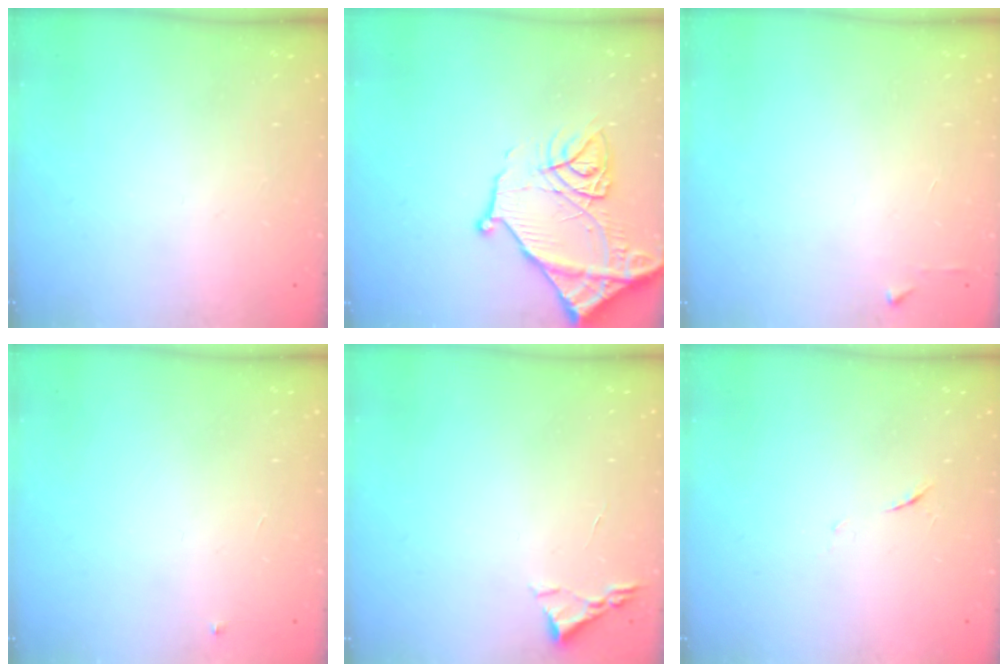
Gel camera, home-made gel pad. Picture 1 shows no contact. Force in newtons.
{"total": 17.7, "press": 17.6, "slide": 1.7}
{"total": 2.4, "press": 2.4, "slide": 0.3}
{"total": 3.0, "press": 2.9, "slide": 0.4}
{"total": 2.4, "press": 2.3, "slide": 0.3}
{"total": 4.3, "press": 4.1, "slide": 1.2}